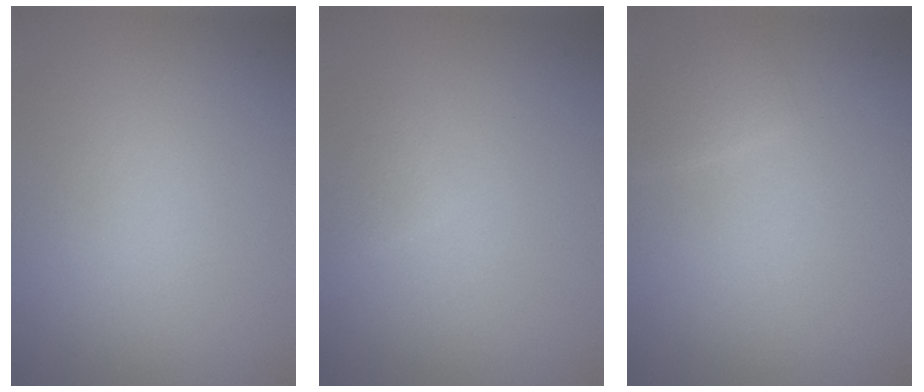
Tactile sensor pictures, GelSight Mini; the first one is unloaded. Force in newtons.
{"total": 0.8, "press": 0.8, "slide": 0.0}
{"total": 1.4, "press": 1.4, "slide": 0.1}